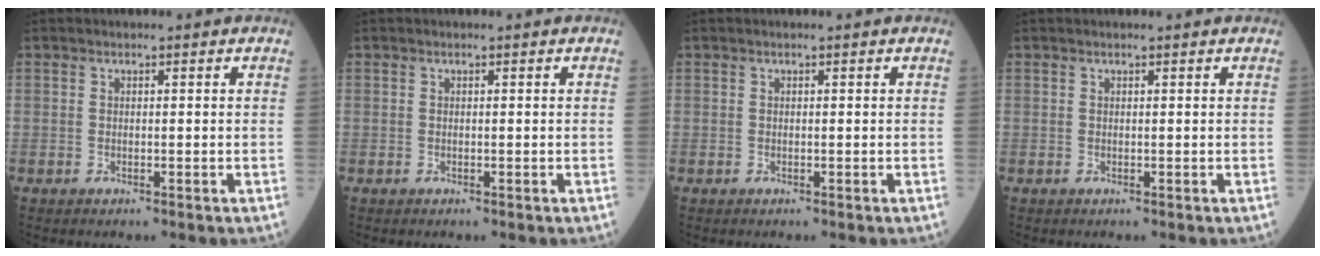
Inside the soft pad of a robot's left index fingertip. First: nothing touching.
{"total": 0.0}
{"total": 0.0}
{"total": 0.8, "force": [0.8, 0.0, 0.3], "torque": [-0.008, 0.007, 0.010]}